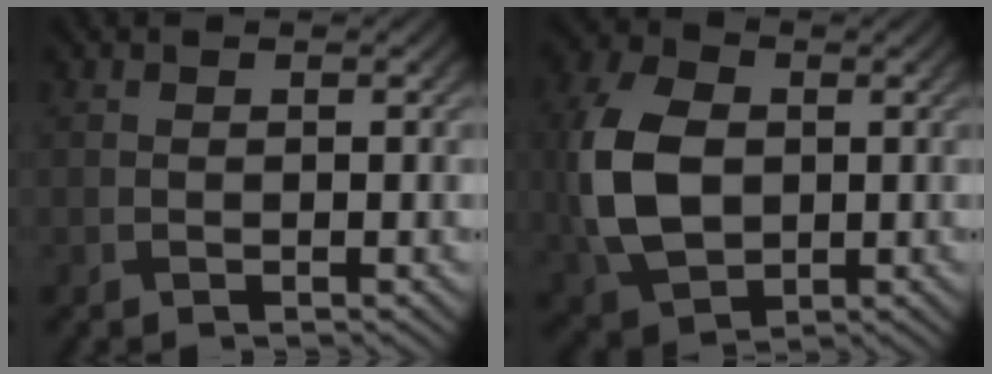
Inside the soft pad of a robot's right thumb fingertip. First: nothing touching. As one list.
[{"total": 11.1, "force": [0.0, 7.7, 8.0], "torque": [-0.216, 0.001, -0.004]}]